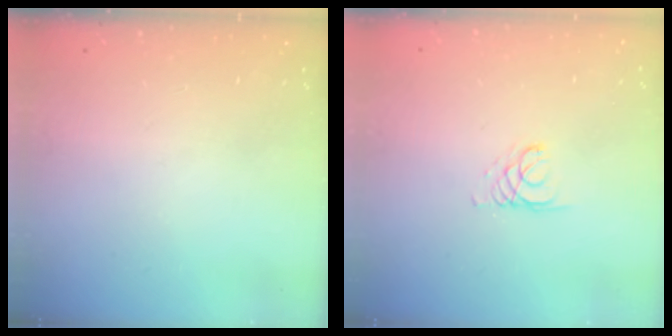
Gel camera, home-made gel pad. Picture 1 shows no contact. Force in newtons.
{"total": 2.1, "press": 2.1, "slide": 0.2}